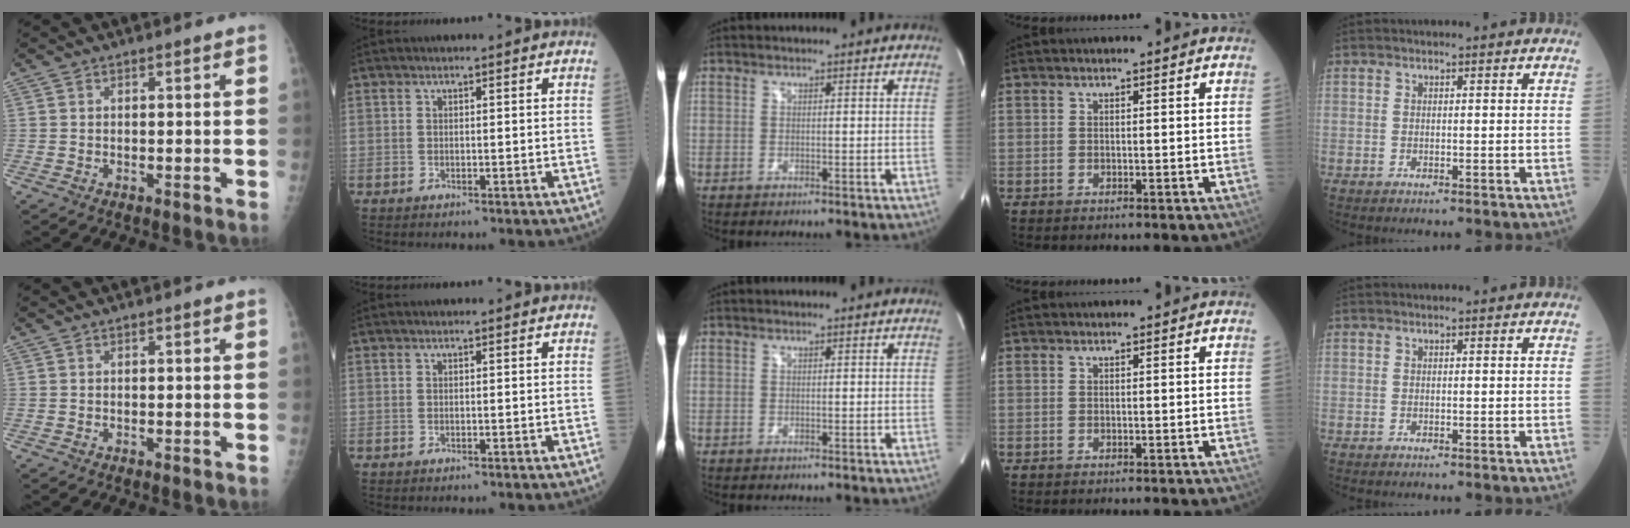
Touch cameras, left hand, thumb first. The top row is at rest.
{}